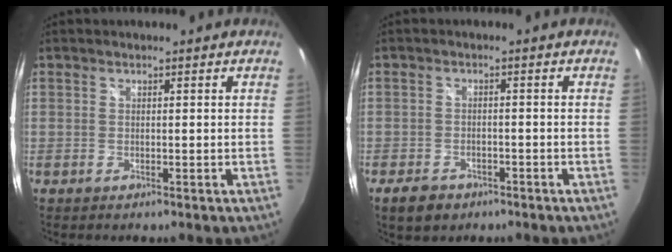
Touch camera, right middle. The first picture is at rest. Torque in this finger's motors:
{"motor_torque": [0.42, -0.47, -0.02, 0.01]}